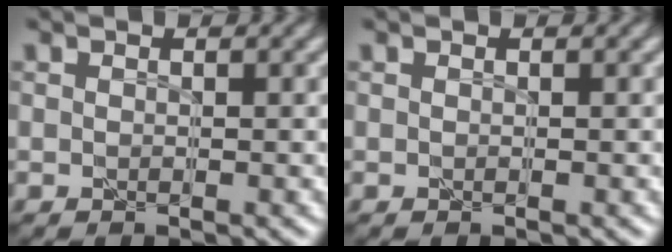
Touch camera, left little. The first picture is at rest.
{"total": 0.0}